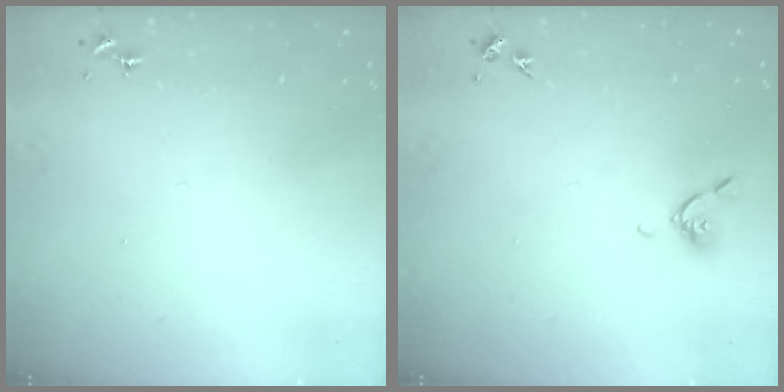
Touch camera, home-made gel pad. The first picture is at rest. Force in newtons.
{"total": 5.6, "press": 5.5, "slide": 1.0}